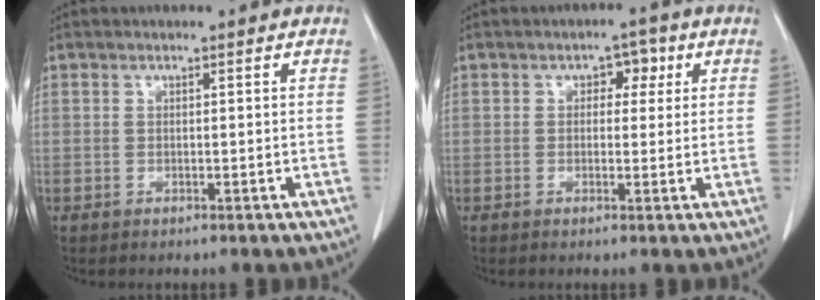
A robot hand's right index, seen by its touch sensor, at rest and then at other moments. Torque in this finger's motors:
{"motor_torque": [0.02, 0.02, 0.00, 0.00]}